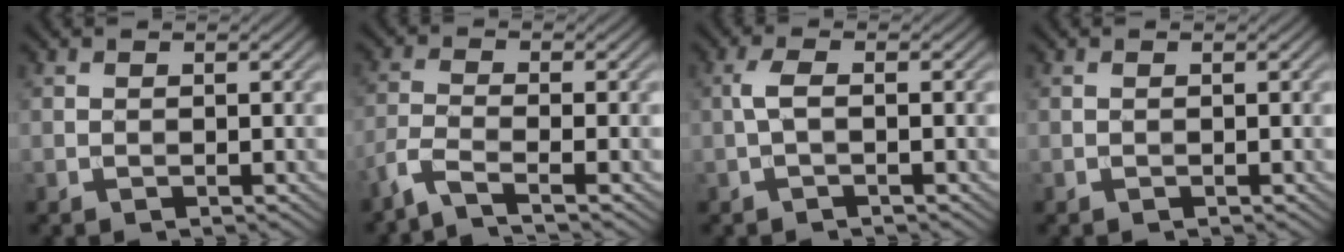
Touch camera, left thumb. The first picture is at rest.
{"total": 3.9, "force": [-2.8, 0.6, 2.7], "torque": [-0.054, -0.004, -0.078]}
{"total": 2.2, "force": [-0.3, 0.5, 2.2], "torque": [-0.048, 0.007, -0.011]}
{"total": 0.0}